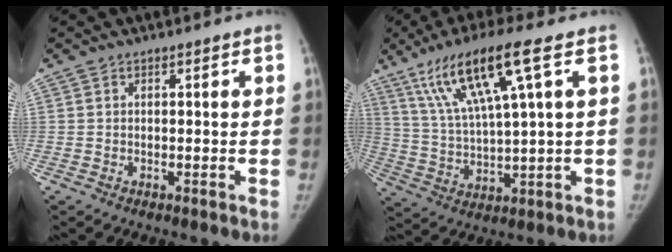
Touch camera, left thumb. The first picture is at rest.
{"total": 14.5, "force": [7.1, 1.2, 12.5], "torque": [-0.247, -0.014, 0.139]}